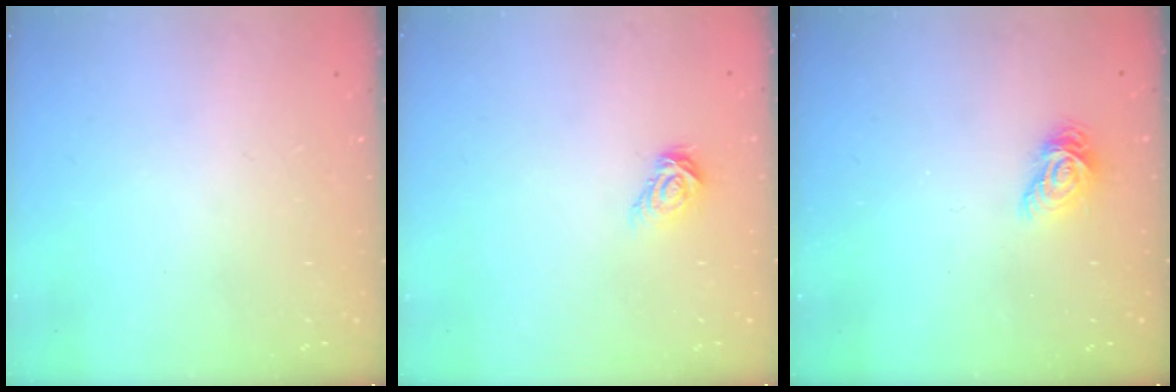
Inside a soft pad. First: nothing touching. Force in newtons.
{"total": 5.7, "press": 5.6, "slide": 0.5}
{"total": 7.6, "press": 7.6, "slide": 0.0}